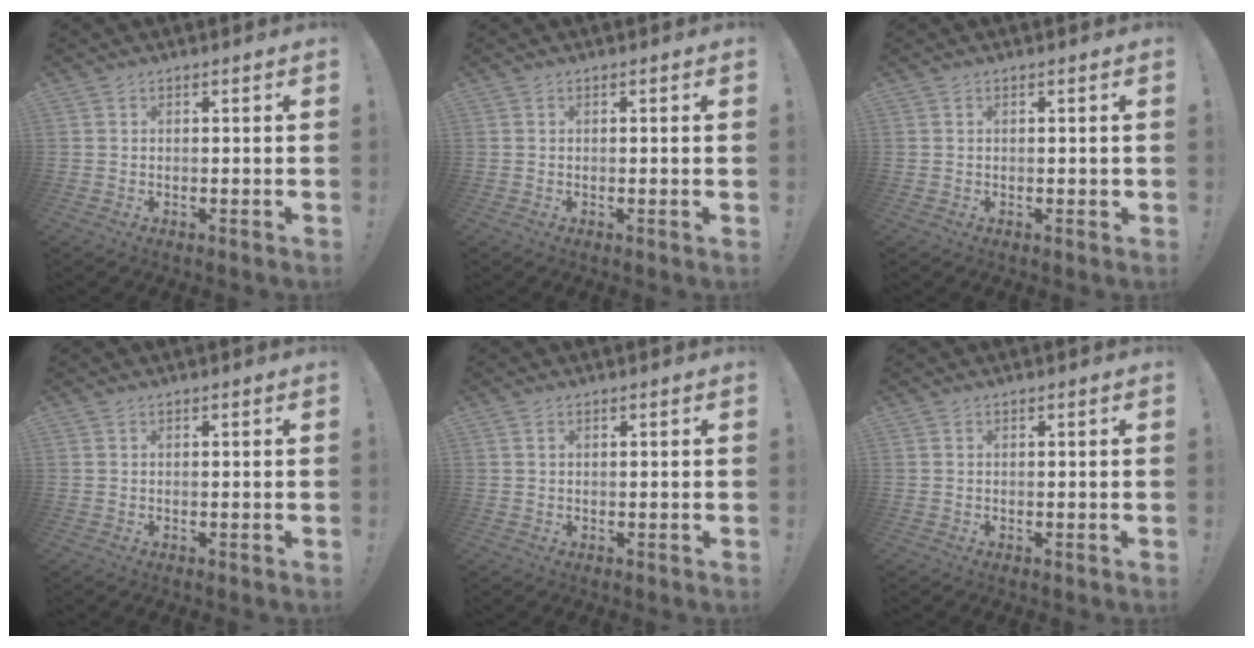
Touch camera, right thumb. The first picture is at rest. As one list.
[{"total": 1.1, "force": [0.0, -0.4, 1.0], "torque": [-0.010, -0.005, -0.003]}, {"total": 0.6, "force": [0.0, 0.5, 0.4], "torque": [0.000, 0.001, -0.001]}, {"total": 0.0}, {"total": 0.6, "force": [0.4, 0.4, 0.3], "torque": [-0.006, 0.001, 0.008]}, {"total": 0.0}]